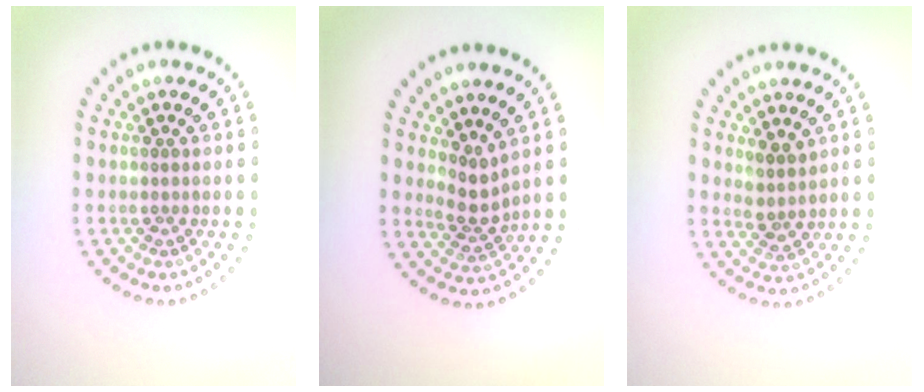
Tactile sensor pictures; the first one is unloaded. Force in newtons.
{"total": 2.4, "press": 1.5, "slide": 1.8}
{"total": 1.9, "press": 1.5, "slide": 1.1}